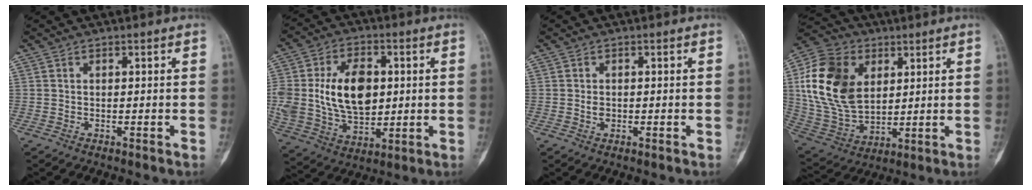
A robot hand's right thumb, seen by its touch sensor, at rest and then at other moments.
{"total": 18.3, "force": [2.2, 12.2, 13.5], "torque": [-0.238, -0.005, 0.050]}
{"total": 1.3, "force": [-0.1, 1.0, 0.8], "torque": [-0.008, 0.003, -0.002]}
{"total": 19.7, "force": [4.9, 13.7, 13.3], "torque": [-0.248, -0.011, 0.098]}